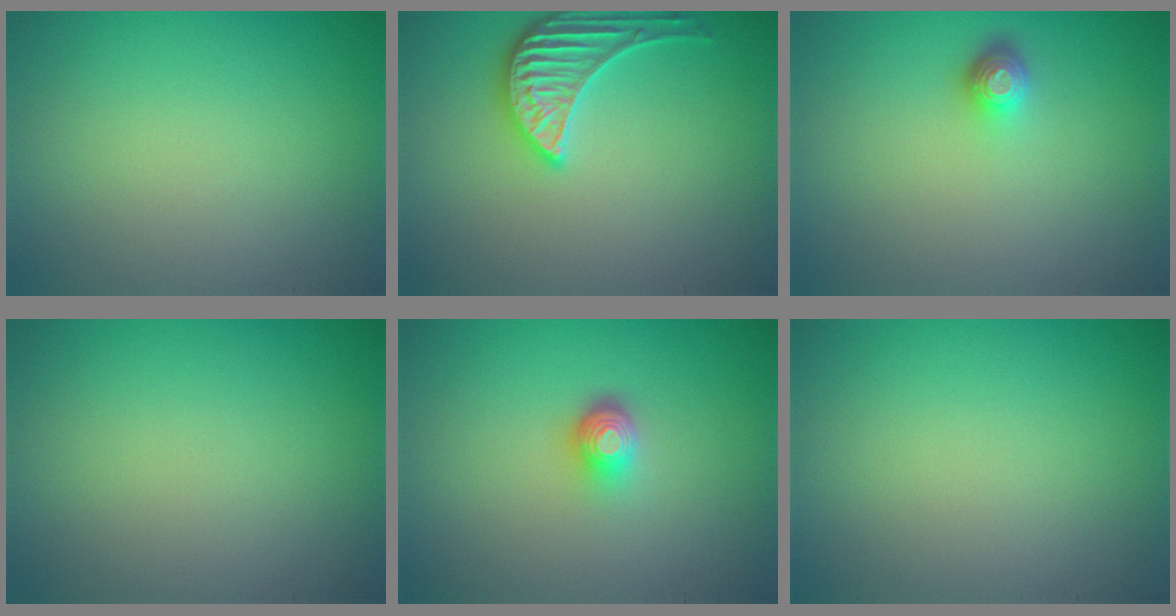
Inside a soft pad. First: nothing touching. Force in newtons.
{"total": 3.3, "press": 3.3, "slide": 0.4}
{"total": 1.7, "press": 1.3, "slide": 1.1}
{"total": 0.0}
{"total": 2.3, "press": 1.5, "slide": 1.7}
{"total": 0.0}